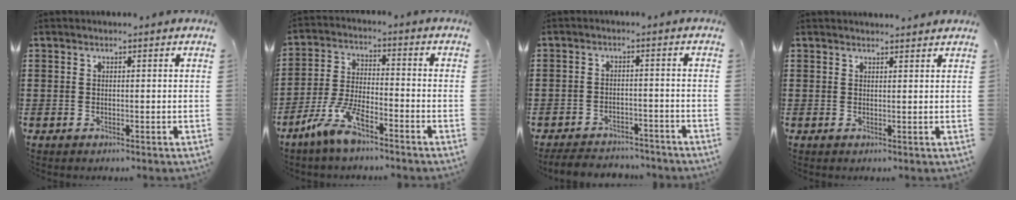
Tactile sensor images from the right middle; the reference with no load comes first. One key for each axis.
{"total": 7.6, "fx": -5.5, "fy": 1.7, "fz": 5.0, "tx": -0.123, "ty": -0.009, "tz": -0.107}
{"total": 3.9, "fx": -3.8, "fy": 0.7, "fz": 0.1, "tx": -0.014, "ty": 0.000, "tz": -0.082}
{"total": 1.4, "fx": 1.4, "fy": 0.0, "fz": 0.2, "tx": 0.002, "ty": -0.004, "tz": 0.025}